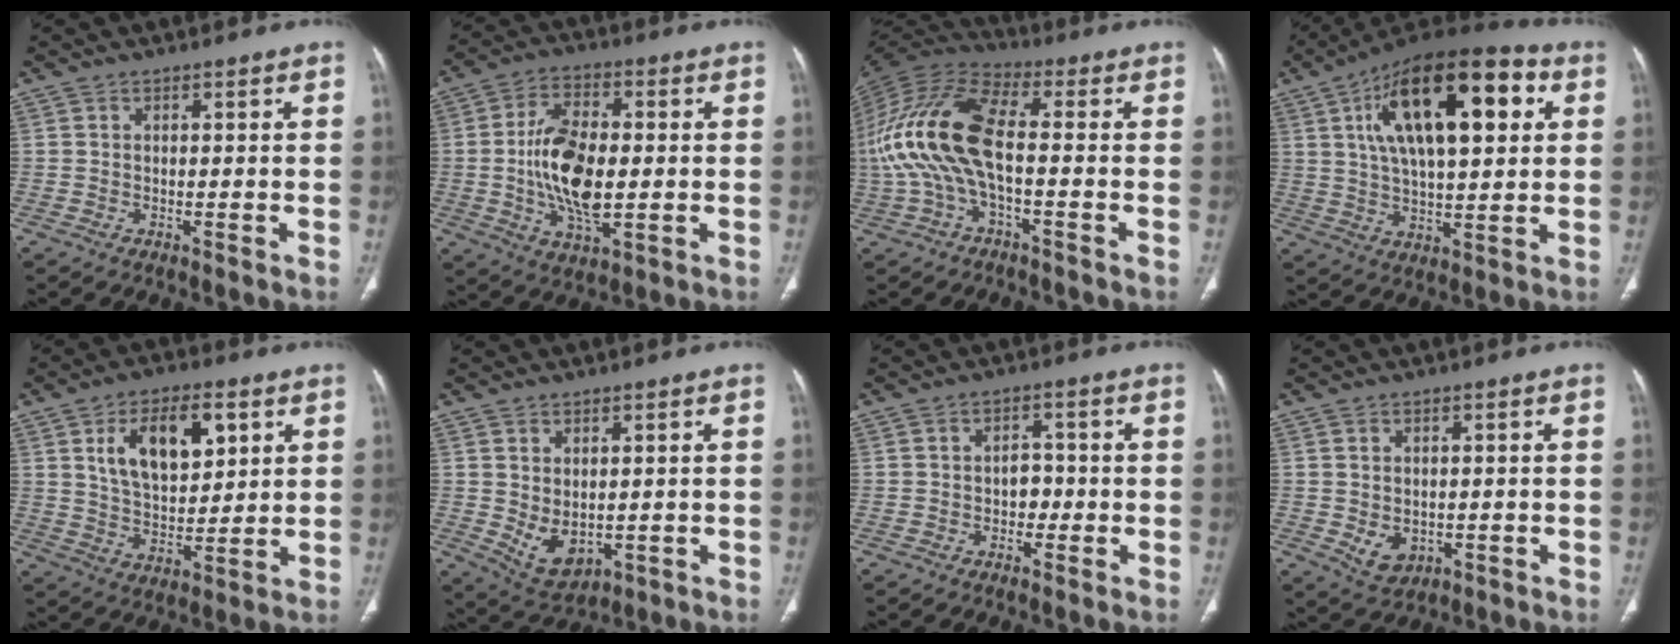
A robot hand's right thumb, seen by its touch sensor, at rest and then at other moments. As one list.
[{"total": 14.4, "force": [-0.6, 7.4, 12.3], "torque": [-0.223, 0.002, -0.009]}, {"total": 16.1, "force": [-1.6, 6.5, 14.7], "torque": [-0.328, 0.037, -0.035]}, {"total": 24.1, "force": [7.6, 10.2, 20.5], "torque": [-0.319, 0.011, 0.117]}, {"total": 14.4, "force": [5.3, 7.7, 10.9], "torque": [-0.153, -0.016, 0.099]}, {"total": 6.6, "force": [-0.3, 4.3, 5.0], "torque": [-0.074, -0.009, 0.021]}, {"total": 3.4, "force": [-0.9, 2.6, 2.0], "torque": [-0.007, 0.014, -0.018]}, {"total": 4.7, "force": [-0.7, 3.7, 2.9], "torque": [-0.037, -0.003, 0.005]}]